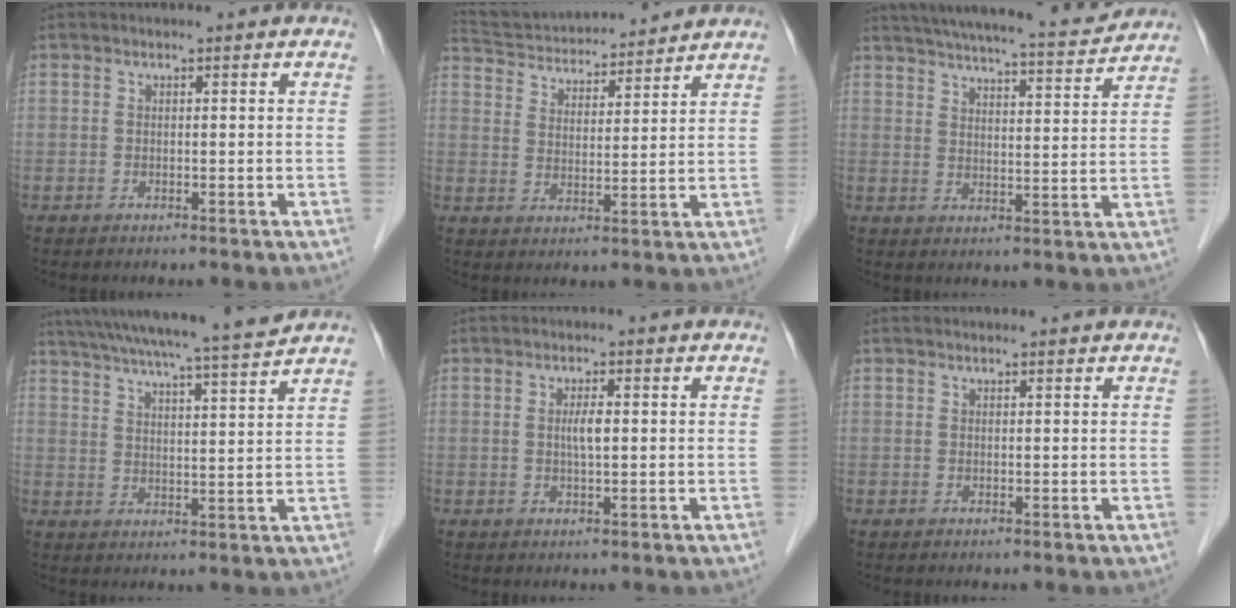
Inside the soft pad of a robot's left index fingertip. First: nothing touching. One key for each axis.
{"total": 14.6, "fx": 13.8, "fy": 2.5, "fz": 4.0, "tx": -0.077, "ty": 0.029, "tz": 0.225}
{"total": 18.4, "fx": 17.0, "fy": 1.9, "fz": 6.8, "tx": -0.111, "ty": -0.004, "tz": 0.230}
{"total": 17.4, "fx": 15.7, "fy": -1.1, "fz": 7.3, "tx": -0.132, "ty": -0.010, "tz": 0.227}
{"total": 2.1, "fx": -0.1, "fy": 0.3, "fz": 2.1, "tx": -0.040, "ty": -0.003, "tz": -0.001}
{"total": 1.0, "fx": 0.9, "fy": 0.0, "fz": 0.3, "tx": -0.009, "ty": 0.005, "tz": 0.012}